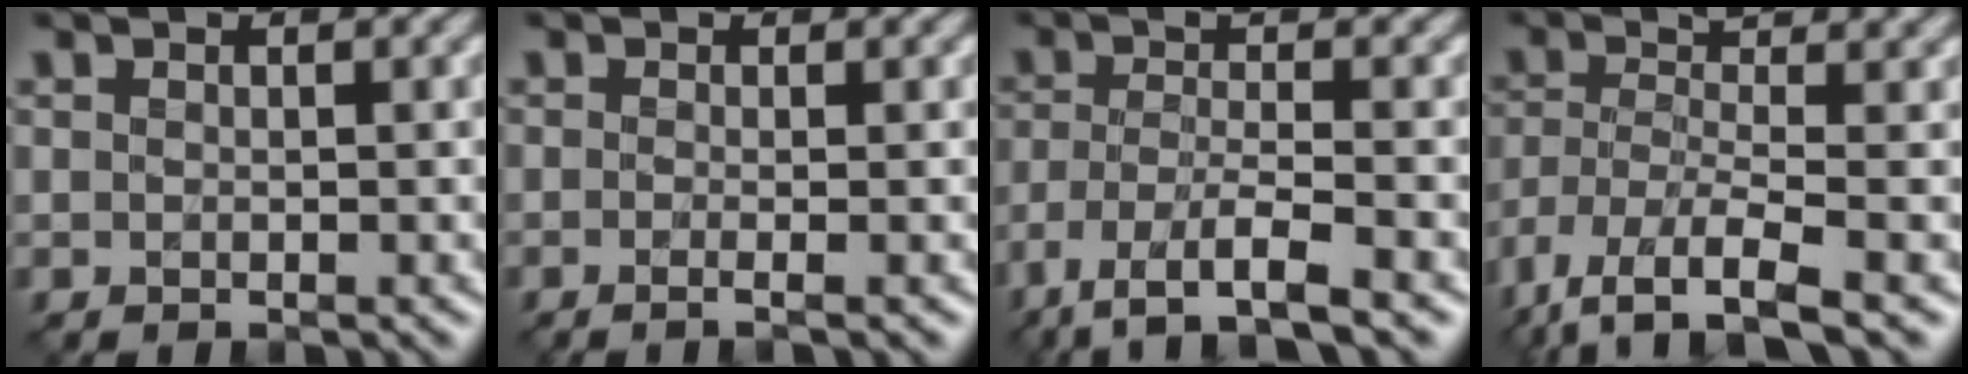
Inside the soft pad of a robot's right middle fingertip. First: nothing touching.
{"total": 2.0, "force": [-0.3, 0.9, 1.8], "torque": [-0.016, -0.011, -0.025]}
{"total": 6.1, "force": [-3.6, 1.1, 4.8], "torque": [-0.085, -0.009, -0.072]}
{"total": 7.8, "force": [-3.9, 2.1, 6.4], "torque": [-0.120, -0.003, -0.083]}